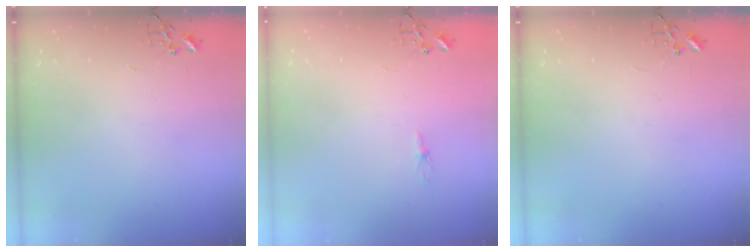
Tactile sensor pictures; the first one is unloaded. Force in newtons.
{"total": 2.2, "press": 2.2, "slide": 0.3}
{"total": 0.0}